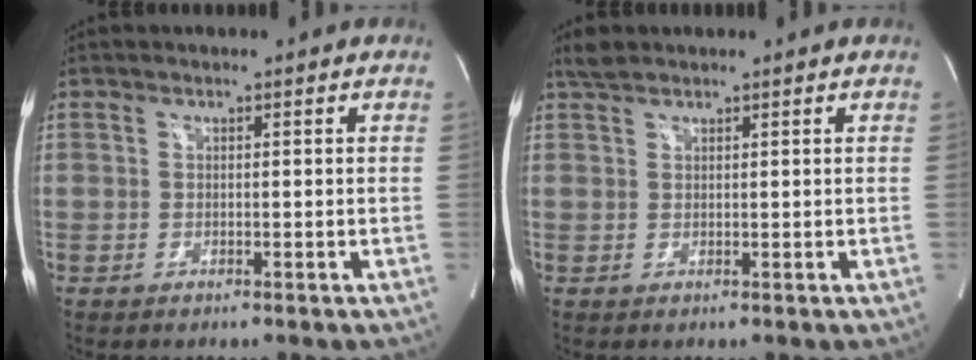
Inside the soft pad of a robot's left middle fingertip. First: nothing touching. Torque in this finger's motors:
{"motor_torque": [0.19, -0.11, -0.04, 0.02]}